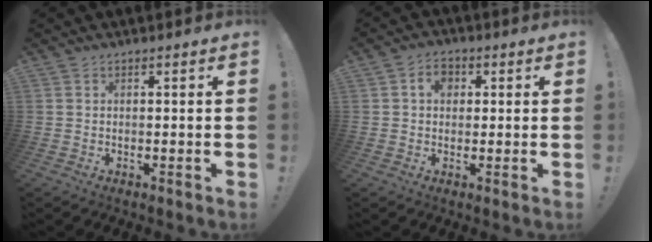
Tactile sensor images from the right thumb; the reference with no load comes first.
{"total": 5.0, "force": [1.2, 3.8, 3.0], "torque": [-0.049, 0.009, 0.020]}